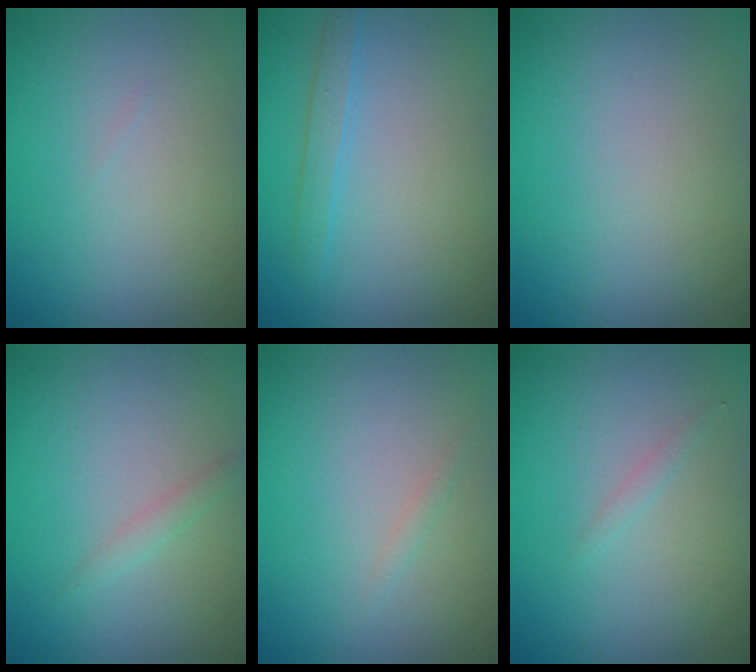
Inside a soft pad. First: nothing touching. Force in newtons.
{"total": 1.3, "press": 1.3, "slide": 0.1}
{"total": 0.0}
{"total": 0.9, "press": 0.9, "slide": 0.0}
{"total": 0.6, "press": 0.6, "slide": 0.1}
{"total": 0.7, "press": 0.7, "slide": 0.1}